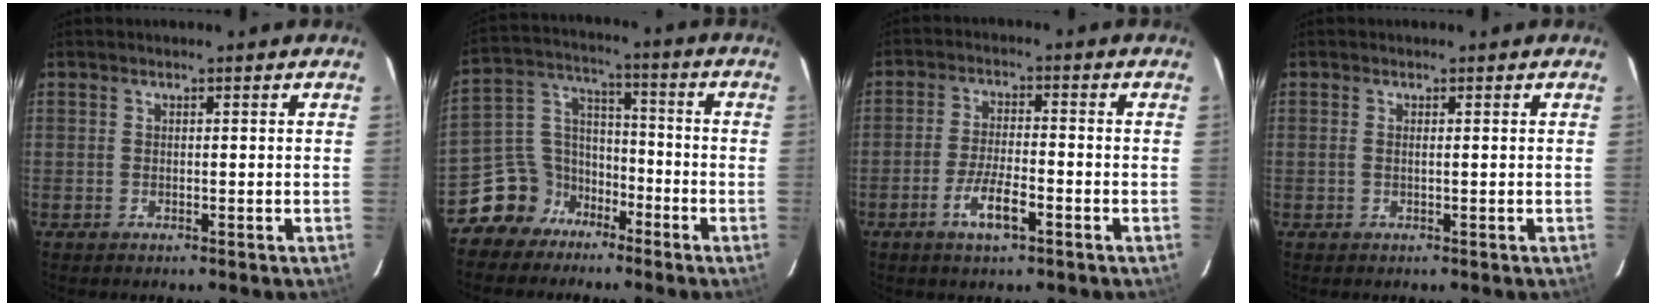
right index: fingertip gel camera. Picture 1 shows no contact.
{"total": 10.3, "force": [-7.1, 7.4, 1.5], "torque": [-0.048, 0.055, -0.129]}
{"total": 6.7, "force": [-3.5, 1.6, 5.5], "torque": [-0.113, -0.005, -0.063]}
{"total": 0.6, "force": [0.0, -0.1, 0.6], "torque": [-0.012, 0.001, -0.002]}